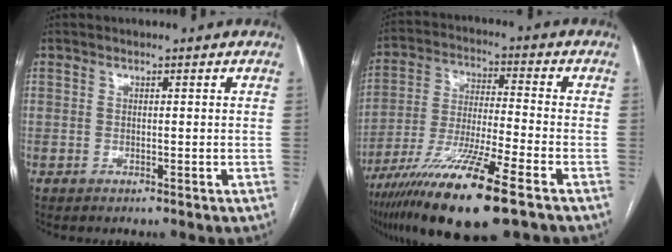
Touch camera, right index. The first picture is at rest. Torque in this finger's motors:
{"motor_torque": [1.44, -0.70, 1.05, 0.21]}